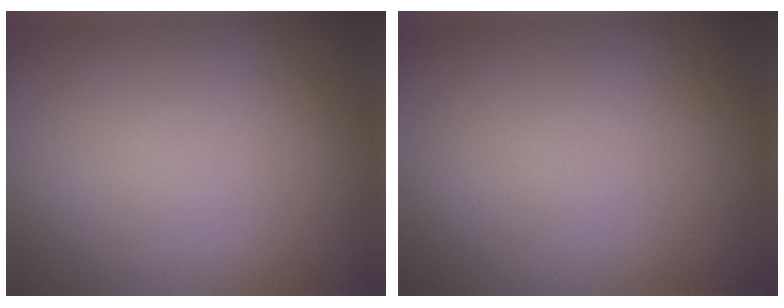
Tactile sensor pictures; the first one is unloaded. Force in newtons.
{"total": 0.0}